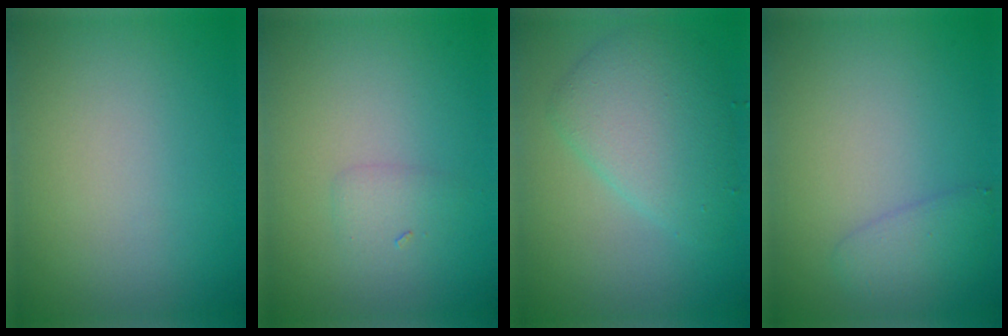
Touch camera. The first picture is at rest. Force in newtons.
{"total": 1.2, "press": 1.2, "slide": 0.1}
{"total": 4.9, "press": 4.9, "slide": 0.3}
{"total": 1.9, "press": 1.9, "slide": 0.1}